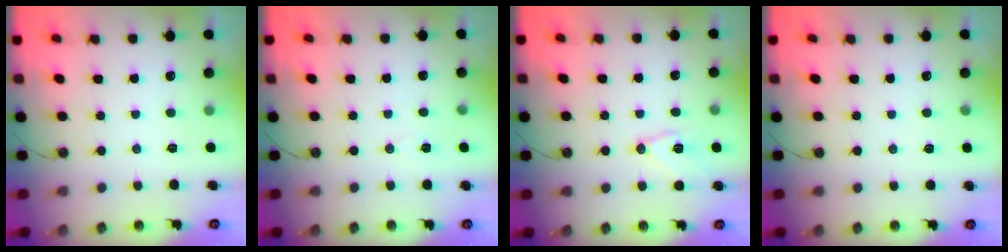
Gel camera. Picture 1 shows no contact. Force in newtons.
{"total": 5.5, "press": 3.1, "slide": 4.5}
{"total": 10.4, "press": 10.4, "slide": 1.1}
{"total": 2.8, "press": 2.2, "slide": 1.6}